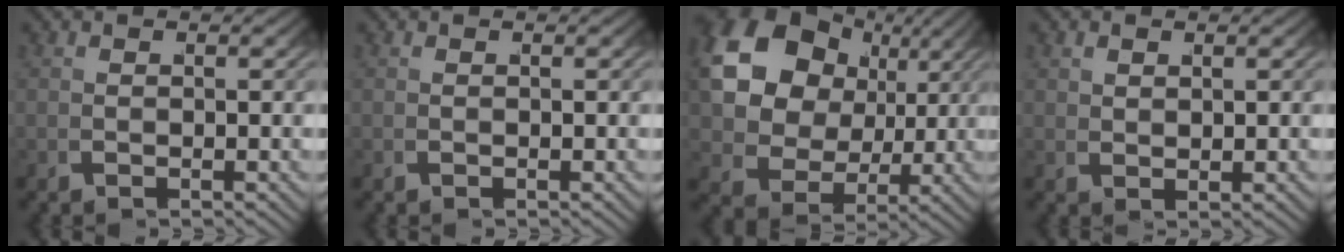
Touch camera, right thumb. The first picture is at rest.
{"total": 0.0}
{"total": 15.1, "force": [2.9, 11.5, 9.3], "torque": [-0.221, -0.026, 0.055]}
{"total": 1.2, "force": [1.0, 0.5, 0.6], "torque": [-0.011, -0.002, 0.025]}